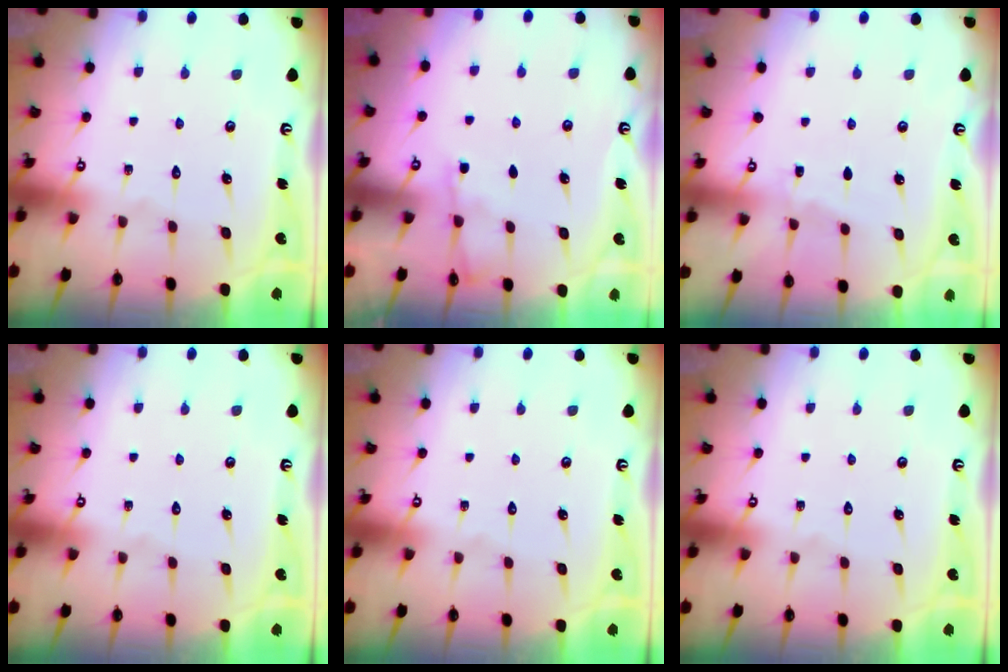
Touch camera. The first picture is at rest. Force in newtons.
{"total": 2.6, "press": 2.5, "slide": 0.4}
{"total": 2.9, "press": 2.9, "slide": 0.4}
{"total": 0.0}
{"total": 0.0}
{"total": 0.0}